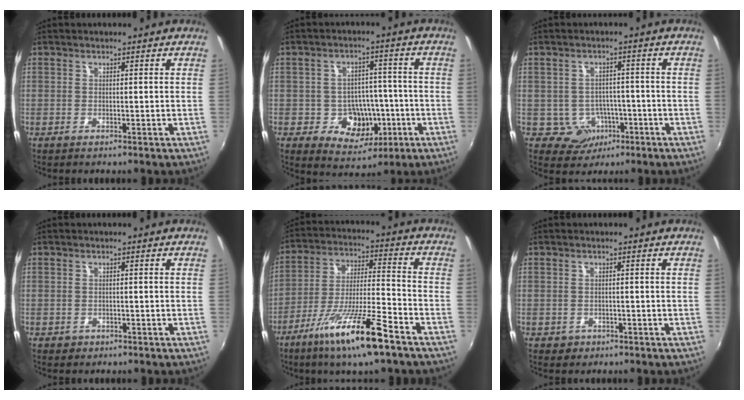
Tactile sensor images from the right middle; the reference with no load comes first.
{"total": 9.4, "force": [-2.9, 7.8, 4.4], "torque": [-0.080, 0.015, -0.024]}
{"total": 5.4, "force": [-2.3, 4.8, 0.9], "torque": [-0.031, 0.014, -0.018]}
{"total": 1.6, "force": [-0.8, 1.4, 0.4], "torque": [-0.010, -0.003, -0.009]}
{"total": 15.5, "force": [-9.6, 1.5, 12.0], "torque": [-0.240, -0.029, -0.174]}
{"total": 2.1, "force": [-0.9, 1.9, 0.6], "torque": [-0.015, -0.003, -0.011]}